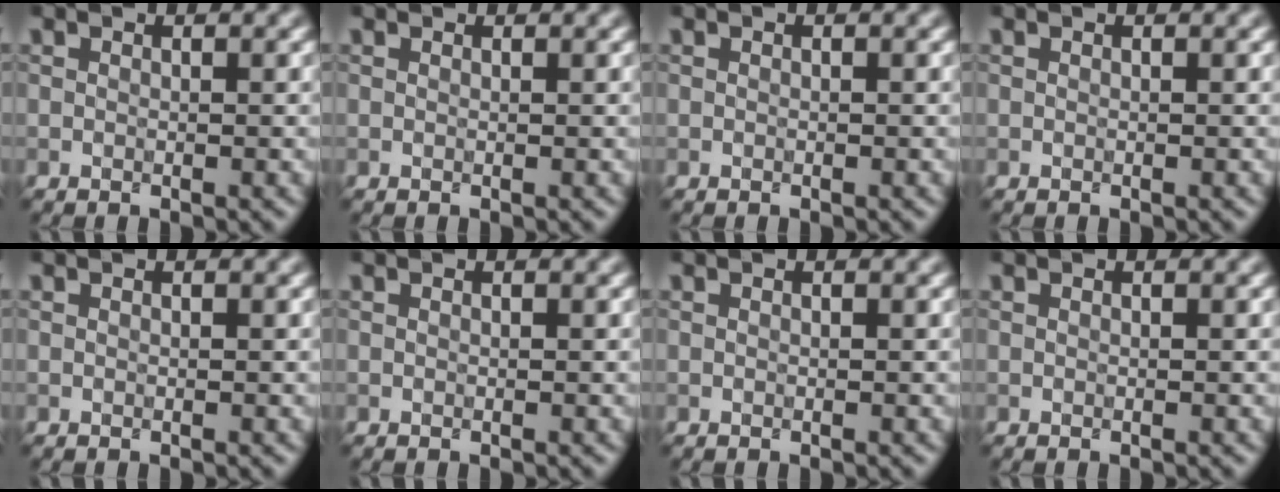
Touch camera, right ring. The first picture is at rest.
{"total": 0.5, "force": [0.5, 0.1, 0.0], "torque": [-0.003, -0.003, 0.003]}
{"total": 0.0}
{"total": 0.0}
{"total": 0.0}
{"total": 0.0}
{"total": 0.0}
{"total": 0.0}